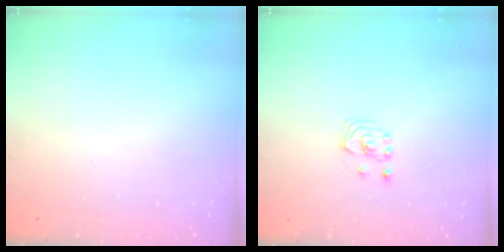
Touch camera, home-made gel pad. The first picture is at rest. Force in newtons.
{"total": 1.9, "press": 1.9, "slide": 0.2}